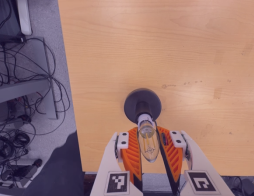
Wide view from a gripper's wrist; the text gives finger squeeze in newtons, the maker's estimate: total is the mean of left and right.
{"total": 13.2, "left": 12.9, "right": 13.6}